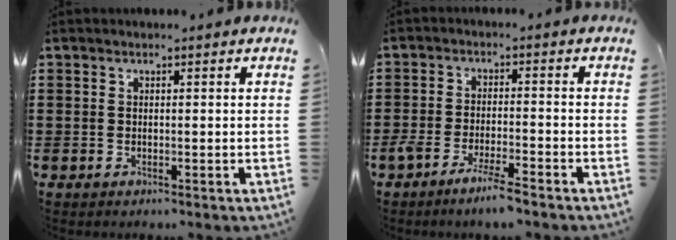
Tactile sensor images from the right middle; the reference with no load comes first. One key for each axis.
{"total": 4.6, "fx": -3.7, "fy": 0.1, "fz": 2.7, "tx": -0.051, "ty": -0.003, "tz": -0.067}